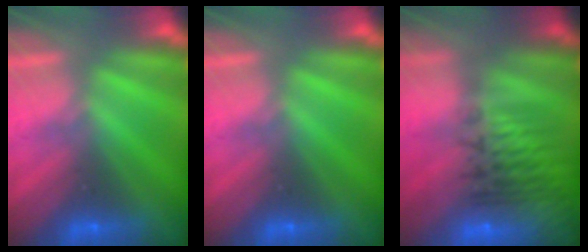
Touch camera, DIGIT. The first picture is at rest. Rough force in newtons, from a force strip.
{"total": 0.0}
{"total": 12.7}